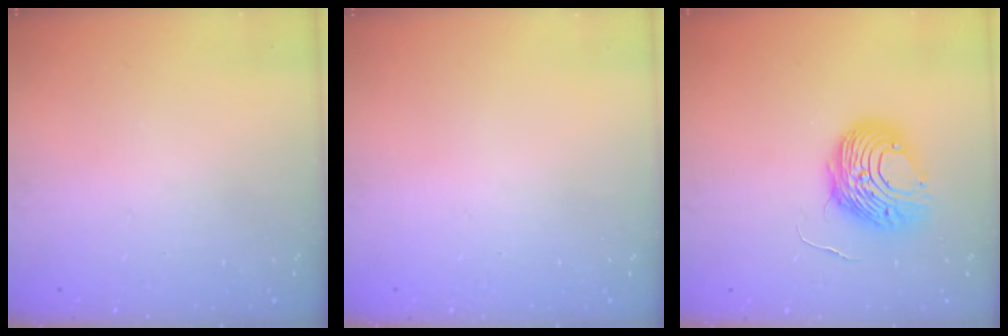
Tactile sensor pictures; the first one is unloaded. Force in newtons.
{"total": 0.0}
{"total": 9.7, "press": 9.6, "slide": 1.1}